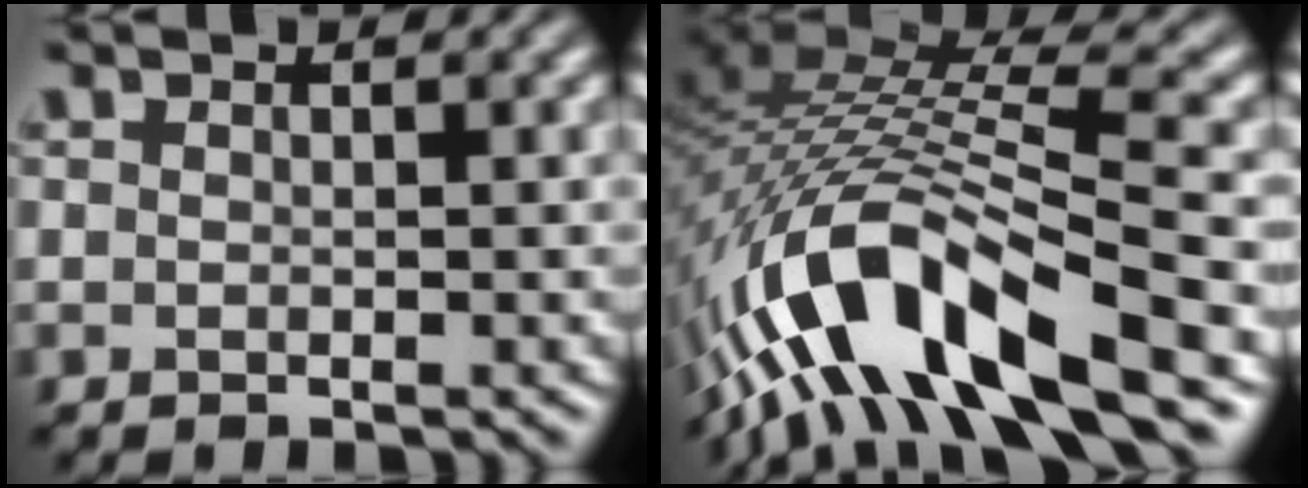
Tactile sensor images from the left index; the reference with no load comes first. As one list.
[{"total": 13.0, "force": [-6.1, 4.5, 10.5], "torque": [-0.206, 0.005, -0.095]}]